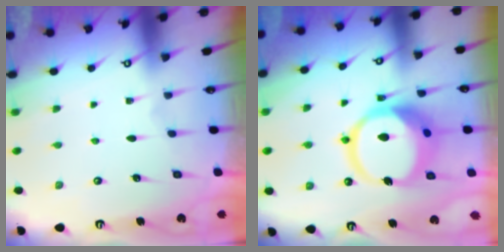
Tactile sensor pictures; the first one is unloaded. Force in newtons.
{"total": 17.7, "press": 17.6, "slide": 2.1}